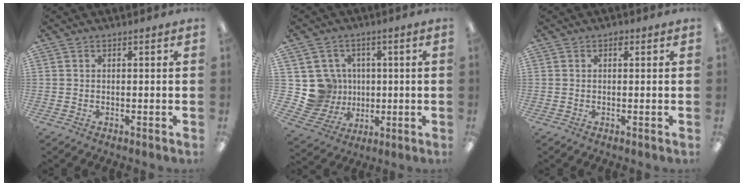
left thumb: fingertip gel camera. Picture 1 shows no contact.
{"total": 10.7, "force": [1.8, 10.4, 2.0], "torque": [-0.071, -0.005, 0.050]}
{"total": 1.1, "force": [0.5, 0.7, 0.6], "torque": [-0.006, 0.000, 0.007]}